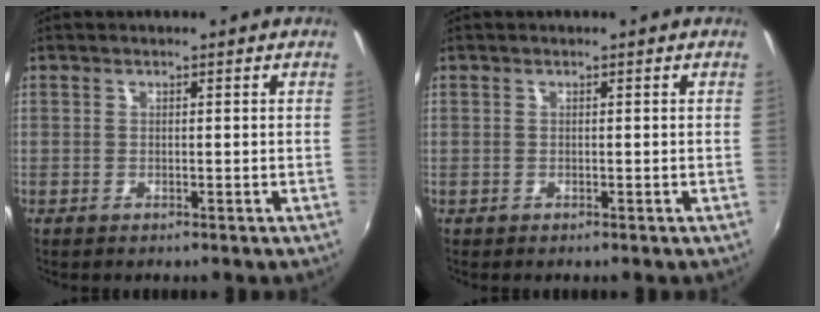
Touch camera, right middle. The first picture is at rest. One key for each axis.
{"total": 0.0}